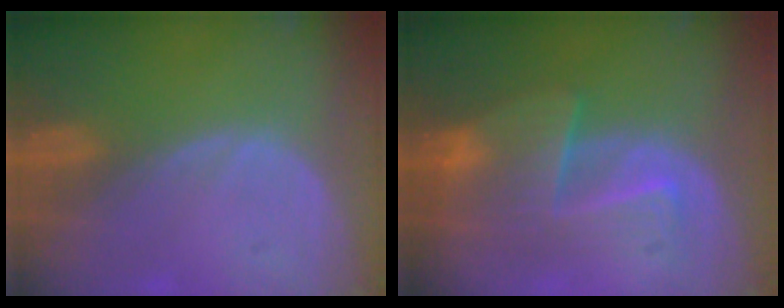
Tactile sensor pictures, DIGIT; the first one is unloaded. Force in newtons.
{"total": 7.1, "press": 7.1, "slide": 0.3}